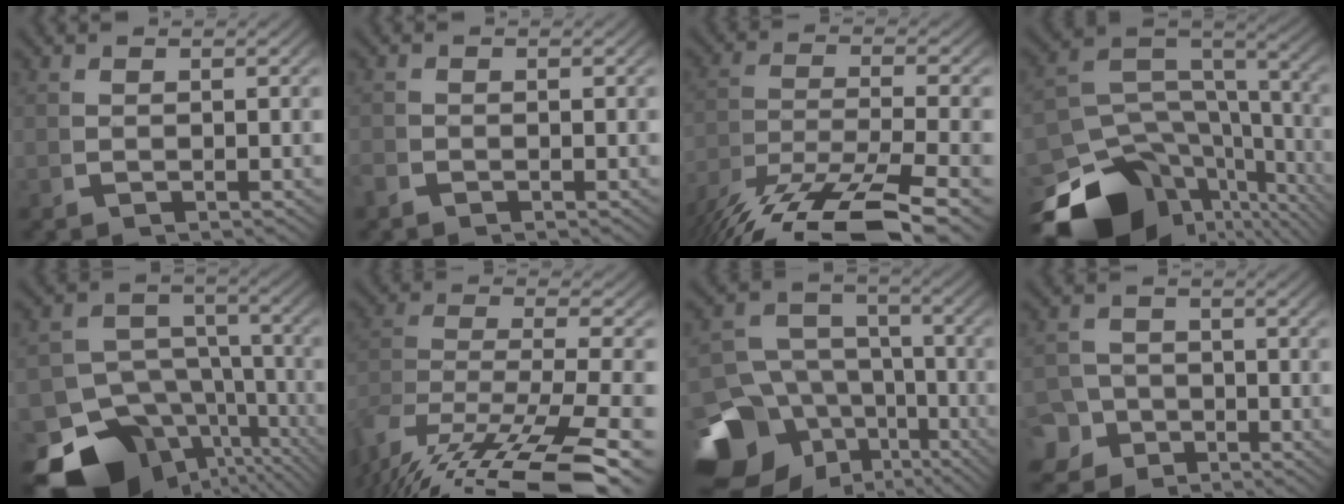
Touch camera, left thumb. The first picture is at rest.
{"total": 0.9, "force": [-0.7, 0.5, 0.2], "torque": [-0.006, -0.005, -0.015]}
{"total": 13.0, "force": [-6.7, 6.8, 8.9], "torque": [-0.191, -0.061, -0.065]}
{"total": 15.7, "force": [-5.9, 9.9, 10.7], "torque": [-0.160, -0.046, -0.084]}
{"total": 16.7, "force": [-7.0, 11.7, 9.7], "torque": [-0.162, -0.076, -0.085]}
{"total": 13.5, "force": [-4.6, 8.5, 9.4], "torque": [-0.221, -0.066, -0.033]}
{"total": 16.0, "force": [-5.1, 12.5, 8.6], "torque": [-0.187, -0.082, -0.058]}
{"total": 4.5, "force": [-2.7, 3.4, 1.0], "torque": [-0.011, -0.027, -0.043]}